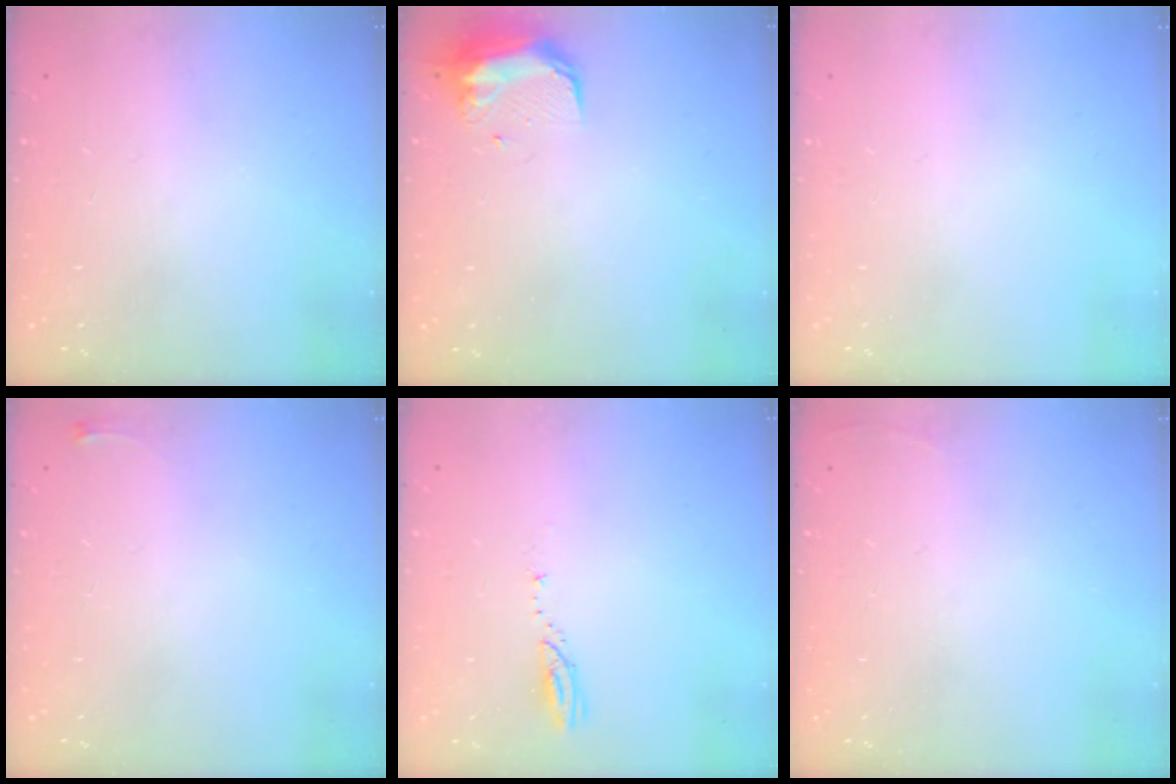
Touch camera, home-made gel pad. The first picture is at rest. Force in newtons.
{"total": 9.2, "press": 9.2, "slide": 0.6}
{"total": 0.0}
{"total": 2.6, "press": 2.6, "slide": 0.6}
{"total": 3.0, "press": 3.0, "slide": 0.2}
{"total": 2.7, "press": 2.6, "slide": 1.0}